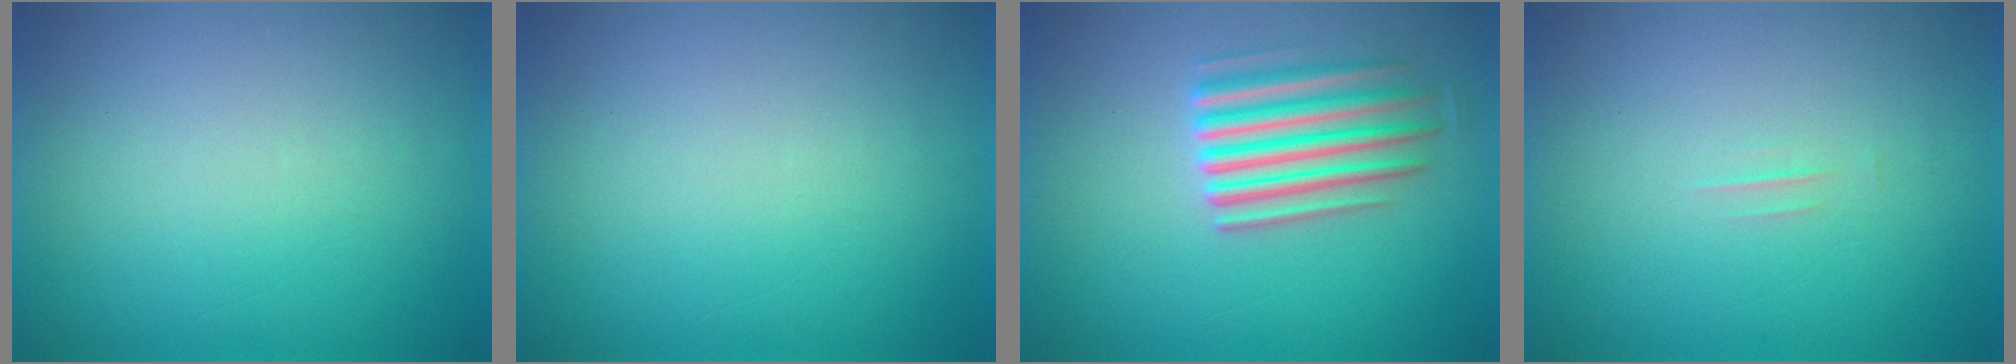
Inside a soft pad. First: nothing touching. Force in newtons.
{"total": 0.0}
{"total": 5.6}
{"total": 1.3}